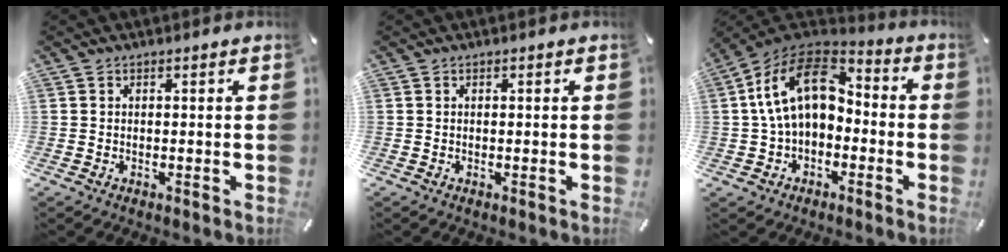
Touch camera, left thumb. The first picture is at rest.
{"total": 0.0}
{"total": 16.3, "force": [1.9, 11.3, 11.6], "torque": [-0.229, 0.012, 0.033]}